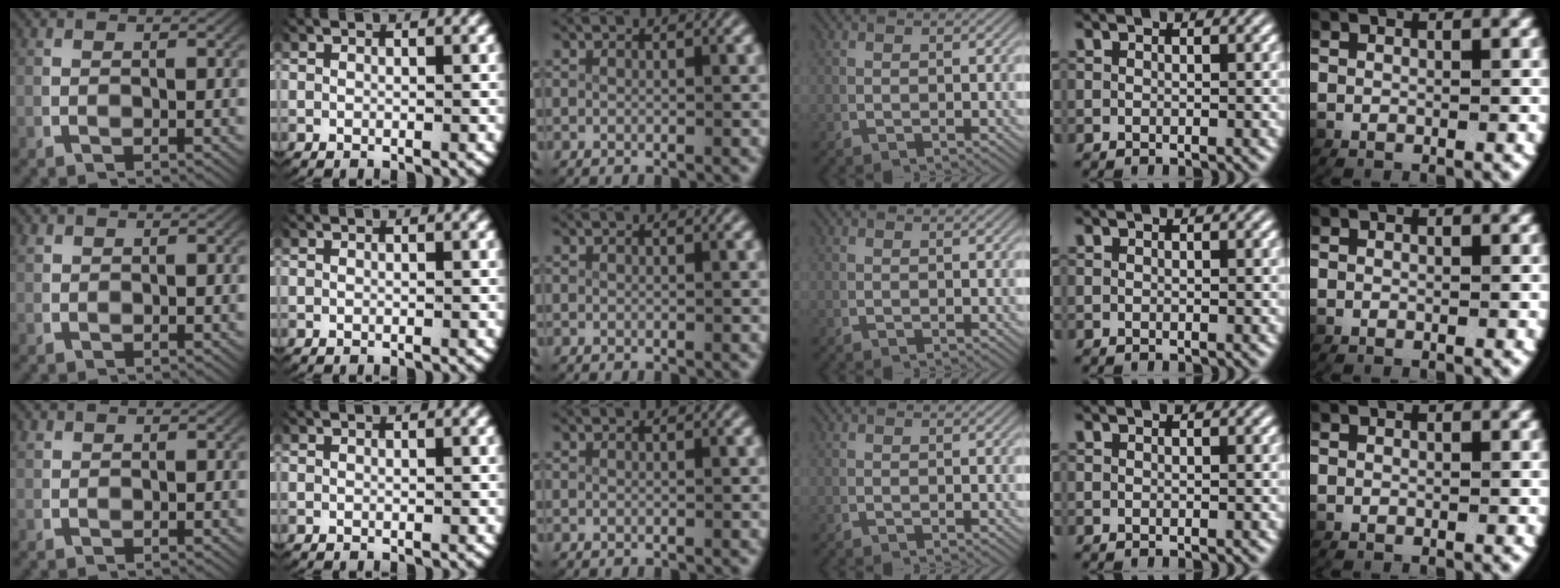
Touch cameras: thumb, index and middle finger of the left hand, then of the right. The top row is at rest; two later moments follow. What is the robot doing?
{"motion": "lift_and_place", "object": "paper towel"}